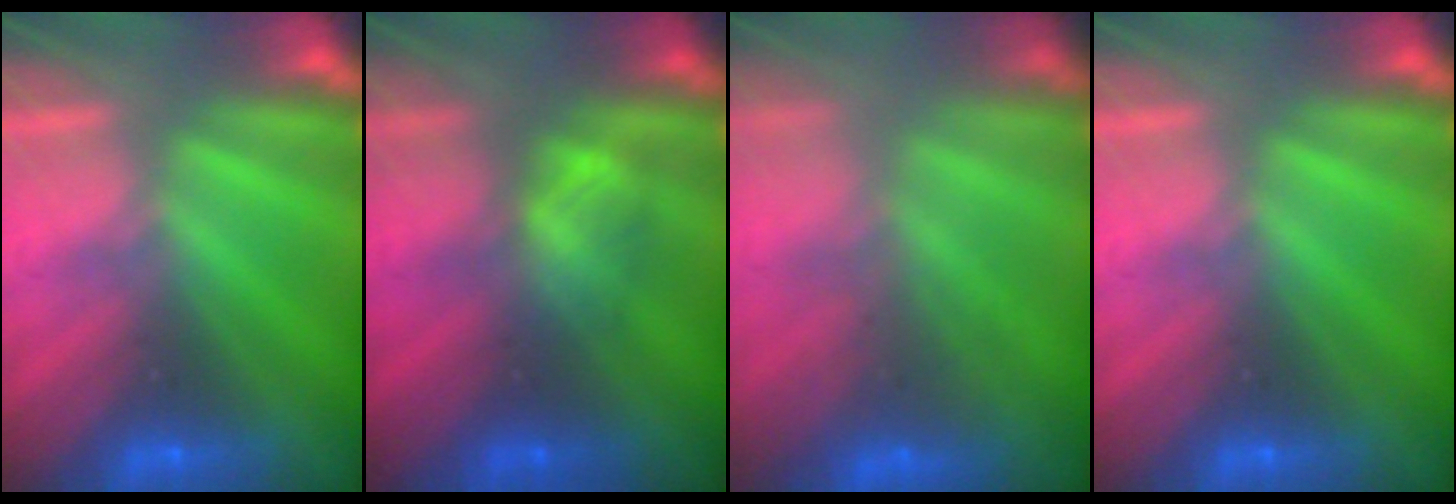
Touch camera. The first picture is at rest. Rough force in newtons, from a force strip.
{"total": 2.3}
{"total": 5.9}
{"total": 0.0}